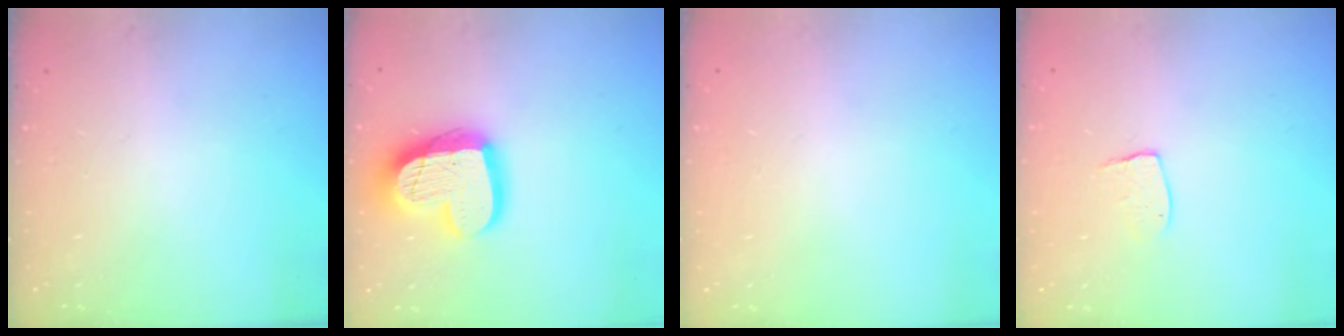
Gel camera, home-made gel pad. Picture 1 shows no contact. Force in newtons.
{"total": 19.1, "press": 19.0, "slide": 2.0}
{"total": 0.0}
{"total": 6.6, "press": 6.6, "slide": 0.4}